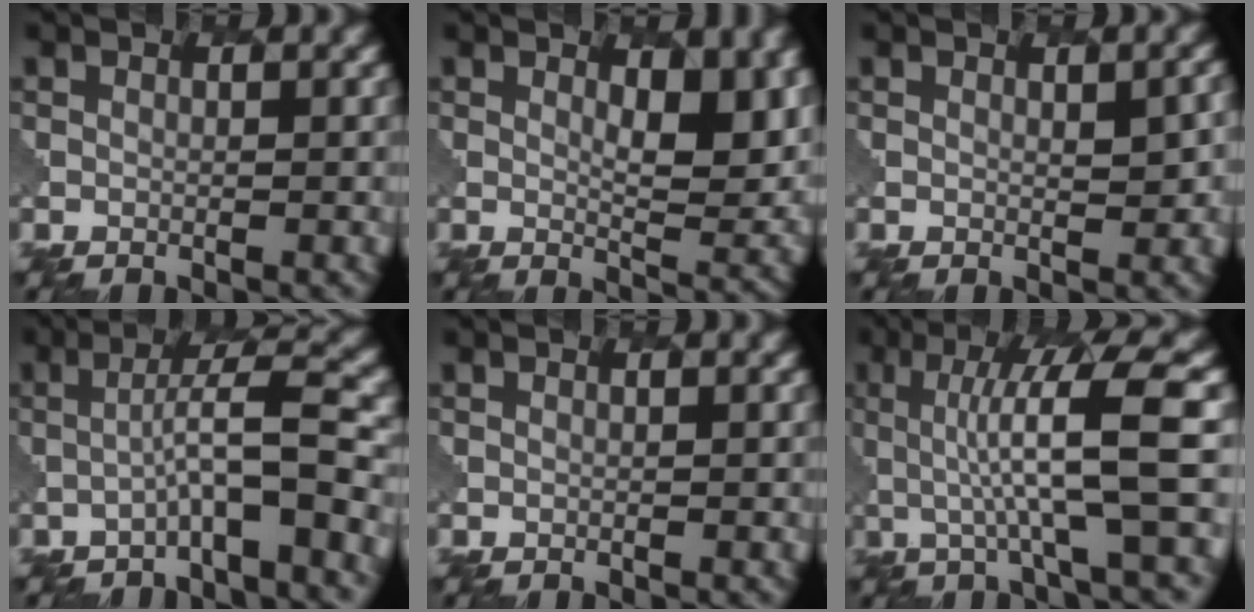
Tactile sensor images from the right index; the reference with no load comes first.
{"total": 5.5, "force": [2.1, 2.2, 4.6], "torque": [-0.064, -0.011, 0.038]}
{"total": 2.3, "force": [0.7, 0.7, 2.1], "torque": [-0.027, -0.002, 0.014]}
{"total": 4.8, "force": [-1.8, 0.5, 4.5], "torque": [-0.066, 0.022, -0.040]}
{"total": 0.0}
{"total": 8.1, "force": [0.6, 1.3, 8.0], "torque": [-0.127, 0.007, 0.014]}